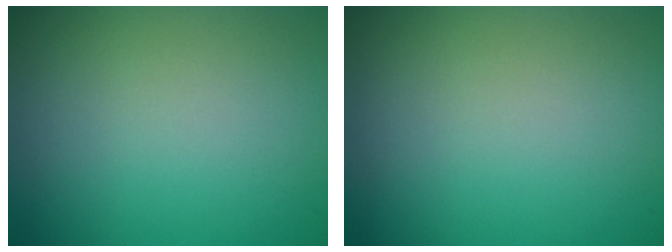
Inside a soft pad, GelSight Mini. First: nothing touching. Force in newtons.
{"total": 0.0}